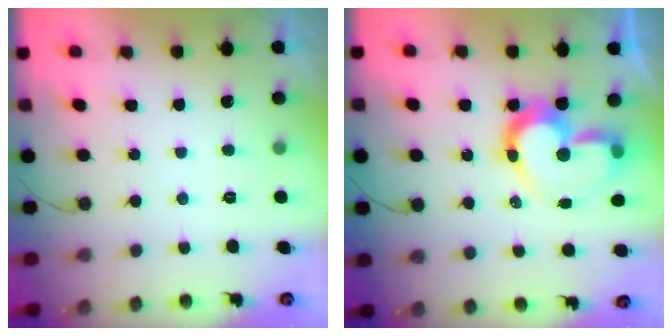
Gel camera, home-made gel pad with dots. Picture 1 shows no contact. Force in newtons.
{"total": 13.6, "press": 13.5, "slide": 1.3}